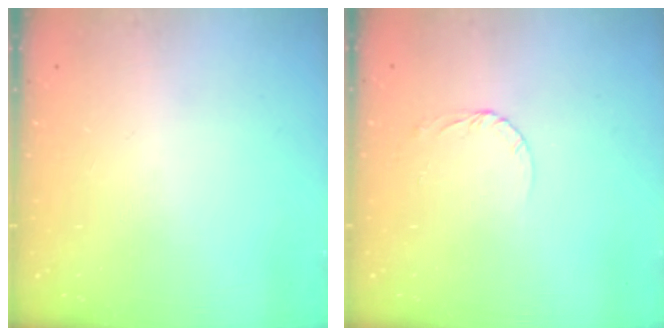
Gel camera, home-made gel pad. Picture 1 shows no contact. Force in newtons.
{"total": 2.6, "press": 2.6, "slide": 0.1}